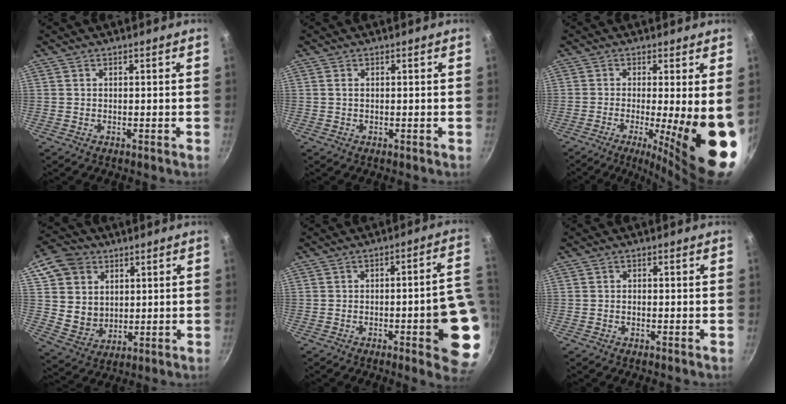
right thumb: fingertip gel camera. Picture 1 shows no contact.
{"total": 0.7, "force": [0.2, 0.4, 0.6], "torque": [-0.012, 0.000, 0.001]}
{"total": 14.4, "force": [-2.9, 2.3, 14.0], "torque": [-0.191, -0.018, -0.035]}
{"total": 12.1, "force": [4.3, 10.2, 4.9], "torque": [-0.057, -0.011, 0.088]}
{"total": 14.5, "force": [-3.5, 3.4, 13.6], "torque": [-0.122, 0.025, -0.044]}
{"total": 0.7, "force": [-0.4, 0.4, 0.4], "torque": [-0.008, 0.005, -0.009]}